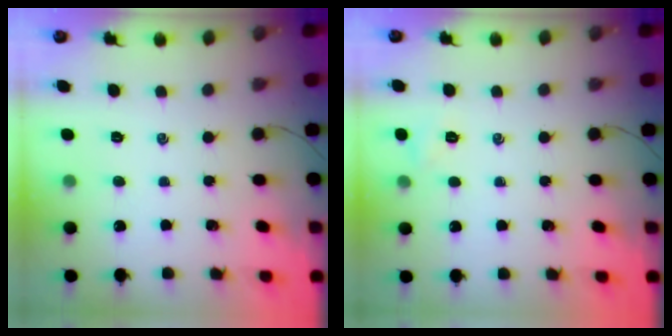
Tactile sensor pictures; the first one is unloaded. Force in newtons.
{"total": 3.1, "press": 3.0, "slide": 0.9}